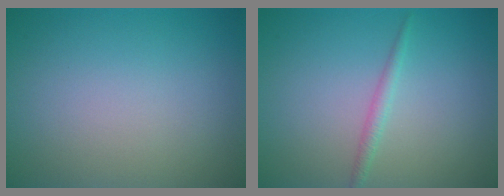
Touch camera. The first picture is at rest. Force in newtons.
{"total": 1.1, "press": 1.1, "slide": 0.0}